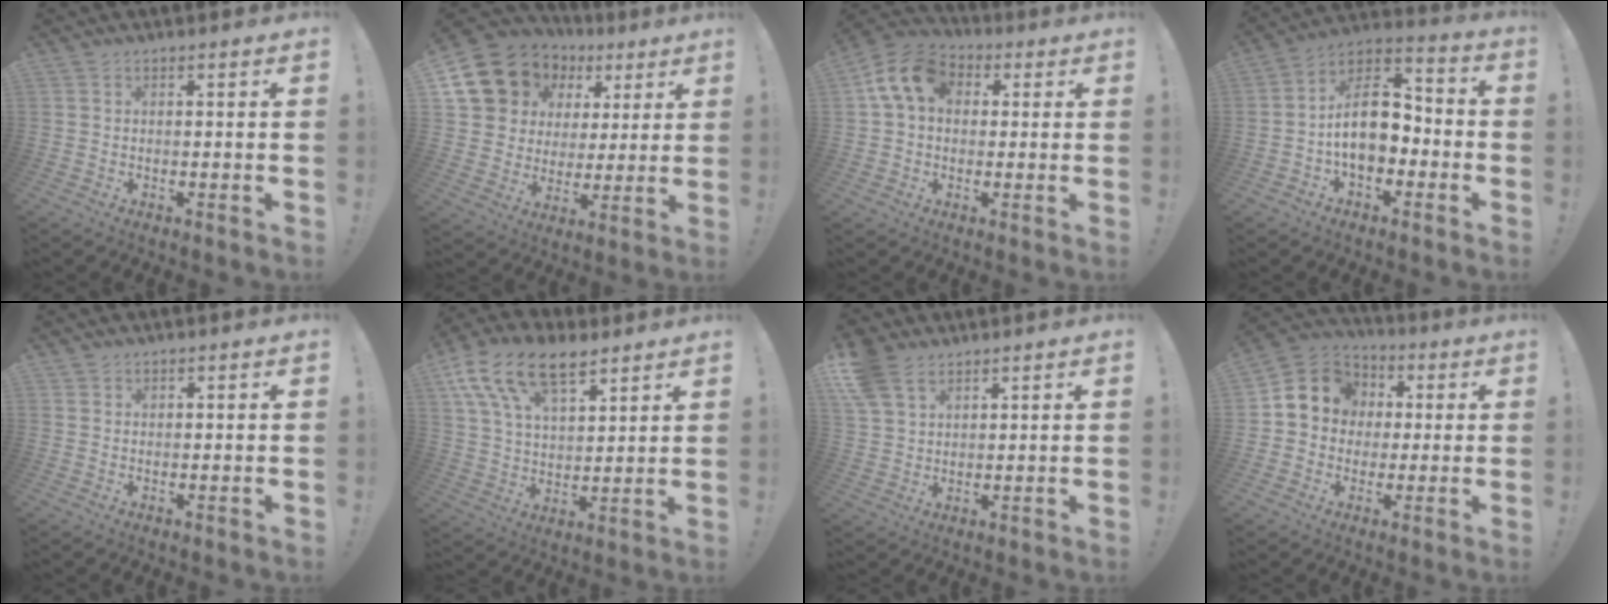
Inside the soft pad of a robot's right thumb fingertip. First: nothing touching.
{"total": 15.2, "force": [8.0, 11.6, 5.6], "torque": [-0.096, -0.043, 0.171]}
{"total": 12.6, "force": [3.6, 9.1, 7.9], "torque": [-0.136, 0.007, 0.073]}
{"total": 15.8, "force": [-1.9, 10.4, 11.7], "torque": [-0.193, 0.017, -0.027]}
{"total": 0.9, "force": [0.7, 0.6, 0.0], "torque": [0.004, -0.001, 0.013]}
{"total": 17.5, "force": [10.6, 9.2, 10.4], "torque": [-0.191, -0.055, 0.193]}
{"total": 9.4, "force": [5.8, 5.8, 4.6], "torque": [-0.103, -0.015, 0.119]}
{"total": 10.1, "force": [1.5, 9.3, 3.7], "torque": [-0.046, 0.003, 0.036]}